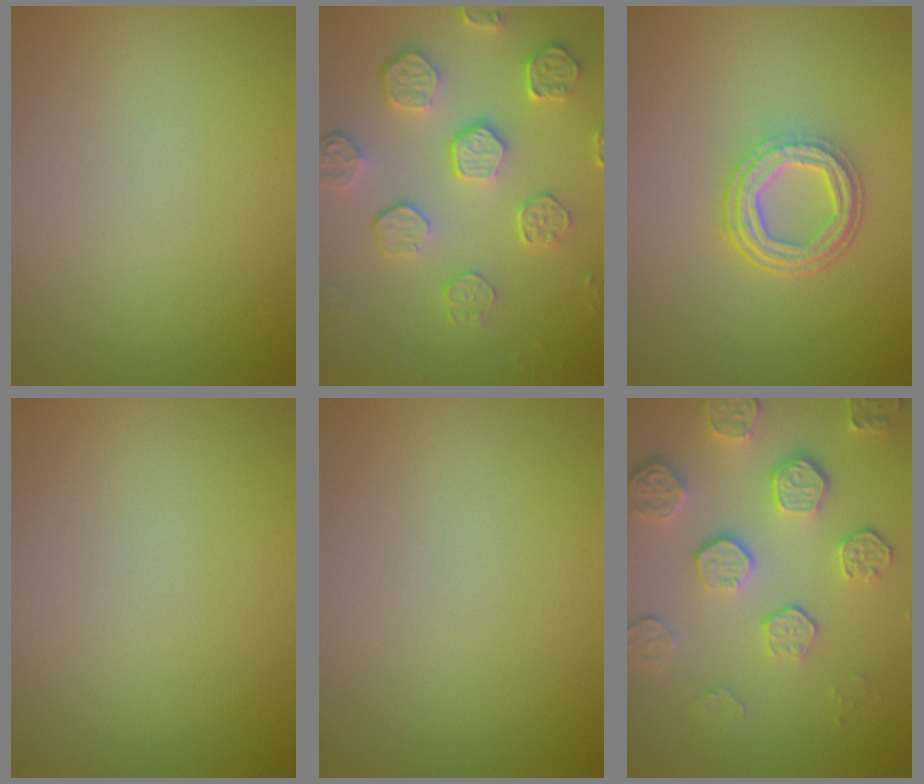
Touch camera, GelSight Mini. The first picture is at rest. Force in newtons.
{"total": 5.7, "press": 4.1, "slide": 3.9}
{"total": 4.4, "press": 3.4, "slide": 2.9}
{"total": 0.0}
{"total": 0.0}
{"total": 5.4, "press": 4.1, "slide": 3.6}